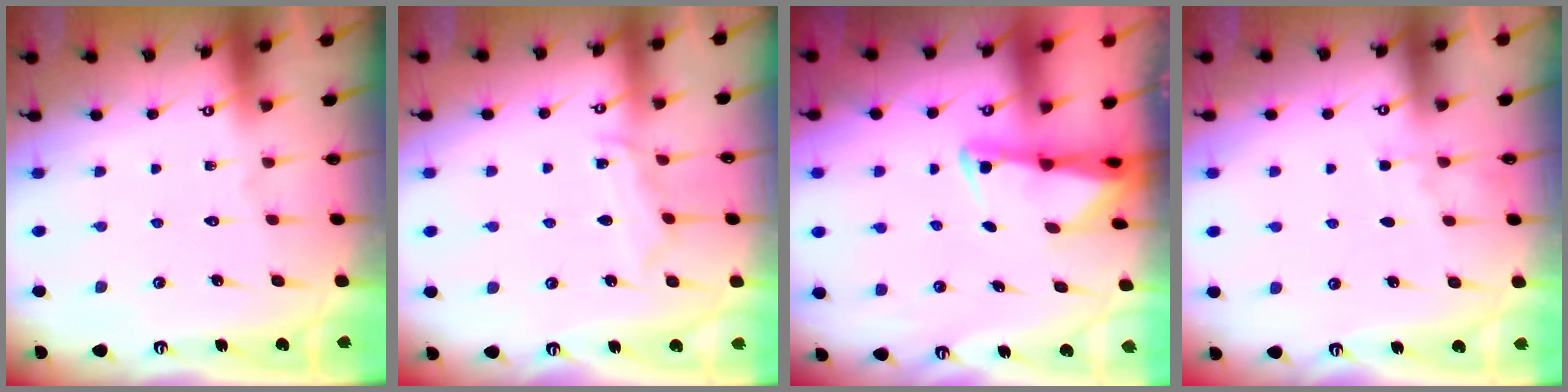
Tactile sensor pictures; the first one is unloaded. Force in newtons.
{"total": 6.1, "press": 6.1, "slide": 0.8}
{"total": 2.4, "press": 2.3, "slide": 0.4}
{"total": 2.7, "press": 2.7, "slide": 0.4}